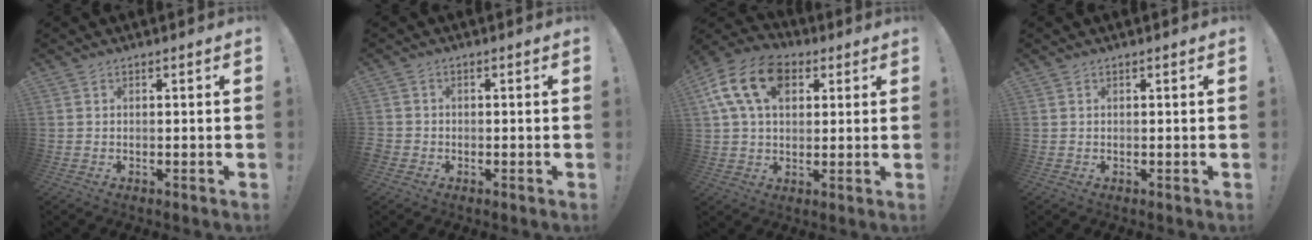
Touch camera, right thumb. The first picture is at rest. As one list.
[{"total": 2.1, "force": [-0.9, 1.8, 0.7], "torque": [-0.010, 0.005, -0.016]}, {"total": 16.1, "force": [5.8, 10.8, 10.5], "torque": [-0.188, -0.008, 0.109]}, {"total": 0.0}]